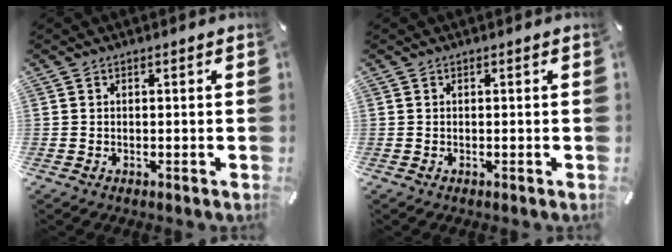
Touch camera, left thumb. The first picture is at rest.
{"total": 0.0}